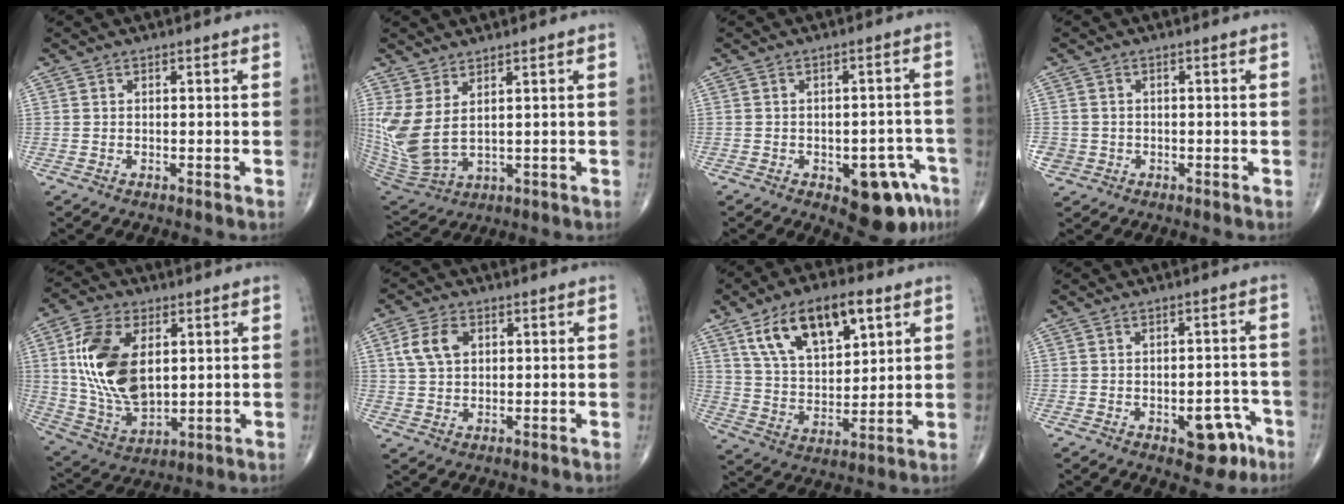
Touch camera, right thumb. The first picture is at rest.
{"total": 11.0, "force": [2.9, 5.2, 9.3], "torque": [-0.217, -0.022, 0.079]}
{"total": 10.3, "force": [-5.1, 5.0, 7.5], "torque": [-0.053, 0.031, -0.057]}
{"total": 2.8, "force": [-0.7, 2.6, 0.6], "torque": [-0.001, 0.005, -0.010]}
{"total": 17.7, "force": [3.5, 10.3, 13.9], "torque": [-0.256, -0.015, 0.073]}
{"total": 6.2, "force": [1.9, 4.2, 4.2], "torque": [-0.076, 0.002, 0.035]}
{"total": 16.7, "force": [8.1, 8.2, 12.1], "torque": [-0.174, -0.022, 0.148]}
{"total": 7.3, "force": [-3.6, 3.9, 5.1], "torque": [-0.033, 0.031, -0.040]}